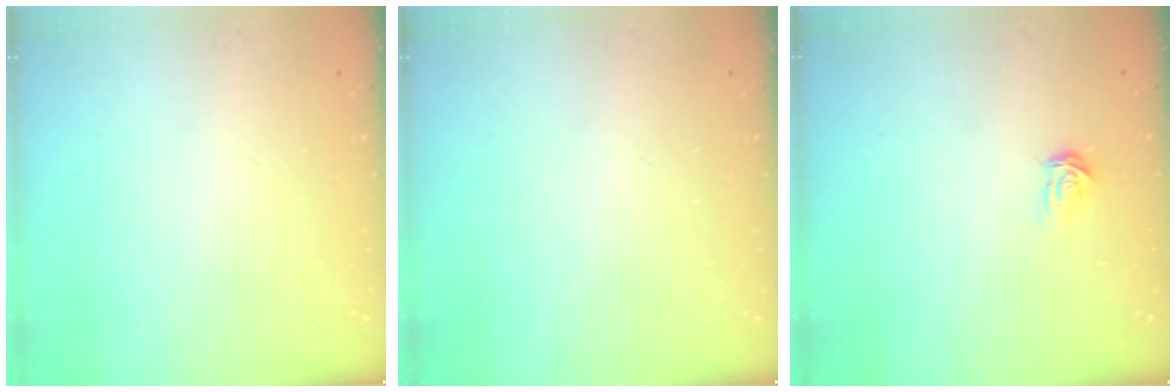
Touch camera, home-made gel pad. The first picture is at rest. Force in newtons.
{"total": 0.0}
{"total": 2.1, "press": 2.1, "slide": 0.2}